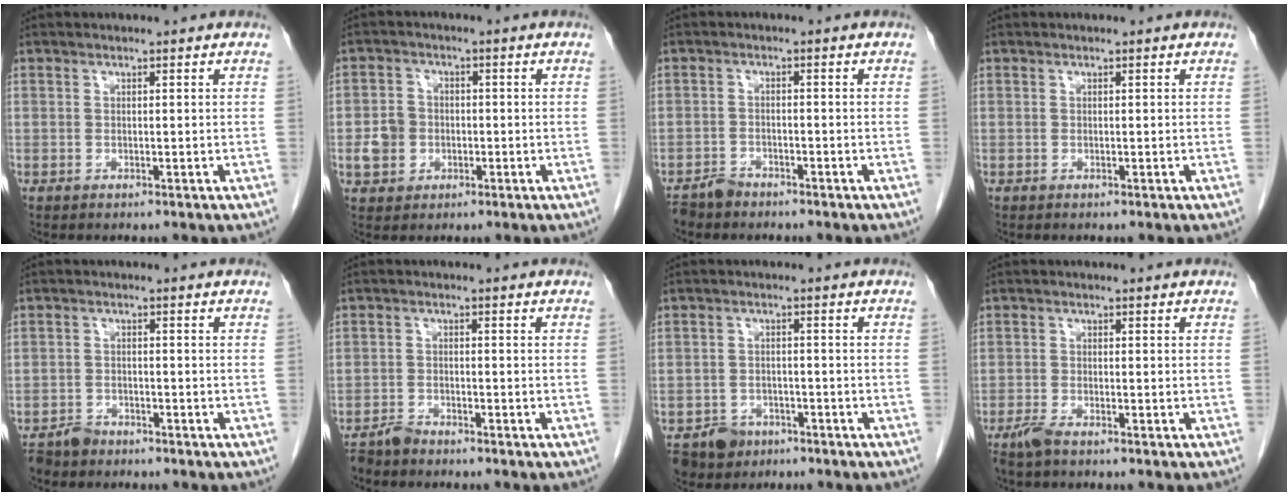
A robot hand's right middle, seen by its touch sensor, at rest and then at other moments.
{"total": 4.5, "force": [-1.1, 4.1, 1.8], "torque": [-0.040, 0.012, -0.013]}
{"total": 2.4, "force": [-2.2, 0.8, 0.3], "torque": [-0.011, -0.003, -0.038]}
{"total": 0.0}
{"total": 2.6, "force": [-2.4, 1.1, 0.4], "torque": [-0.012, -0.001, -0.039]}
{"total": 2.0, "force": [-2.0, 0.2, 0.2], "torque": [-0.005, -0.006, -0.037]}
{"total": 4.7, "force": [-3.2, 3.4, 0.7], "torque": [-0.011, 0.004, -0.049]}
{"total": 2.1, "force": [-1.7, 0.3, 1.2], "torque": [-0.033, -0.005, -0.035]}